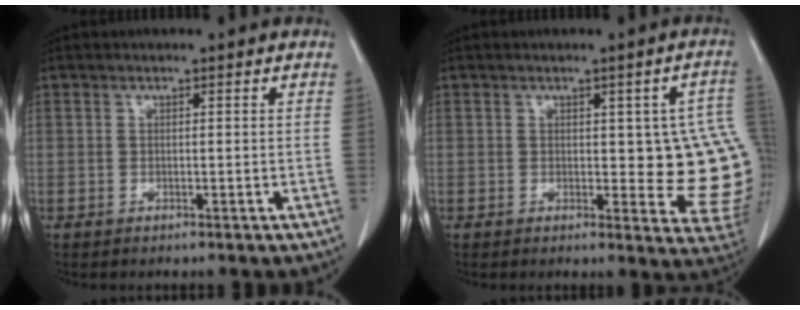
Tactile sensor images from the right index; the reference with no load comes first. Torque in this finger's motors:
{"motor_torque": [0.77, 0.11, 0.34, 0.03]}